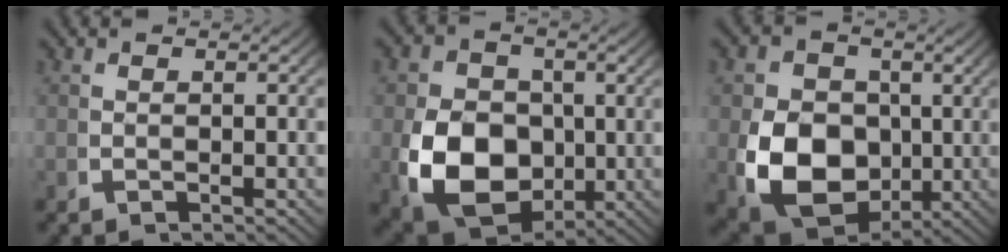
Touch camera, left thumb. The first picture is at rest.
{"total": 14.1, "force": [-1.3, 10.2, 9.6], "torque": [-0.207, -0.053, 0.005]}
{"total": 15.4, "force": [-0.8, 11.6, 10.1], "torque": [-0.211, -0.054, 0.010]}